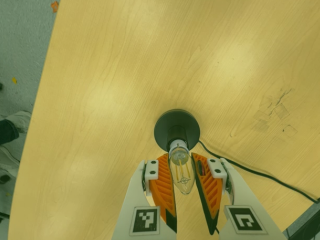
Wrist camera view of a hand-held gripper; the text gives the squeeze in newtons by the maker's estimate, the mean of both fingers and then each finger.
{"total": 14.2, "left": 15.0, "right": 13.3}